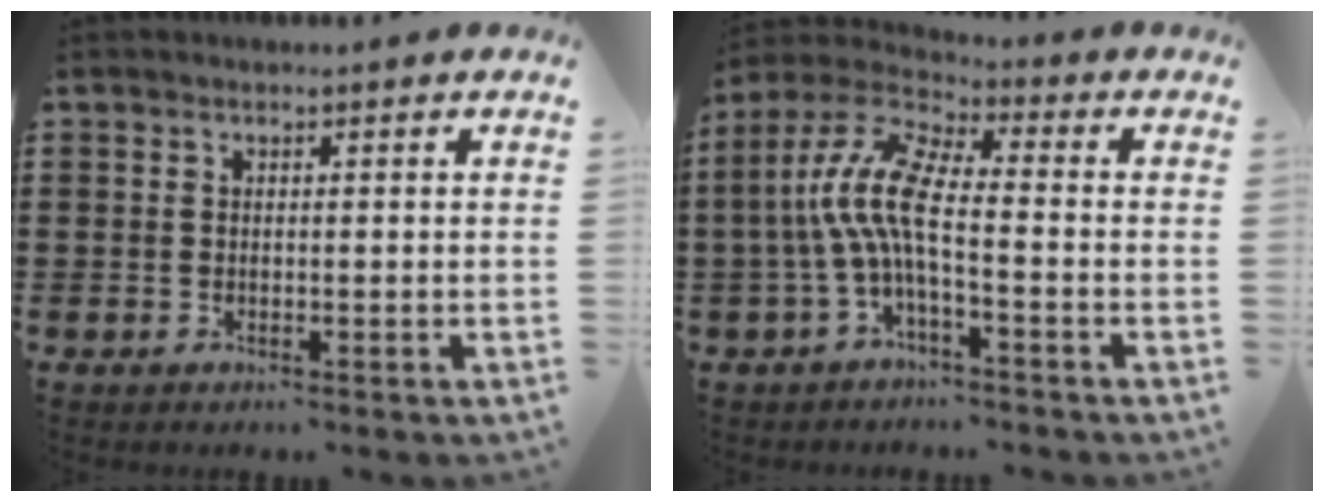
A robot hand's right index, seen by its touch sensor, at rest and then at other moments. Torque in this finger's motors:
{"motor_torque": [1.38, -0.76, 0.99, 0.21]}